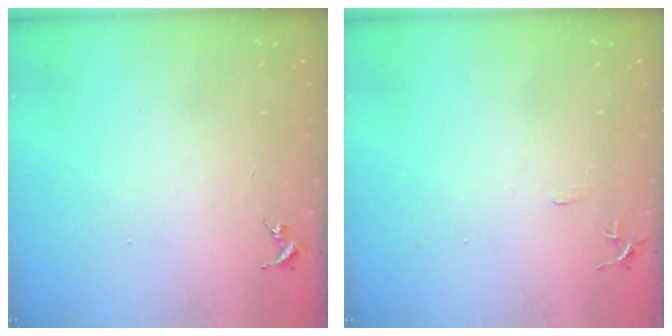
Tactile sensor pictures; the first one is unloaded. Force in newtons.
{"total": 5.3, "press": 5.2, "slide": 0.6}